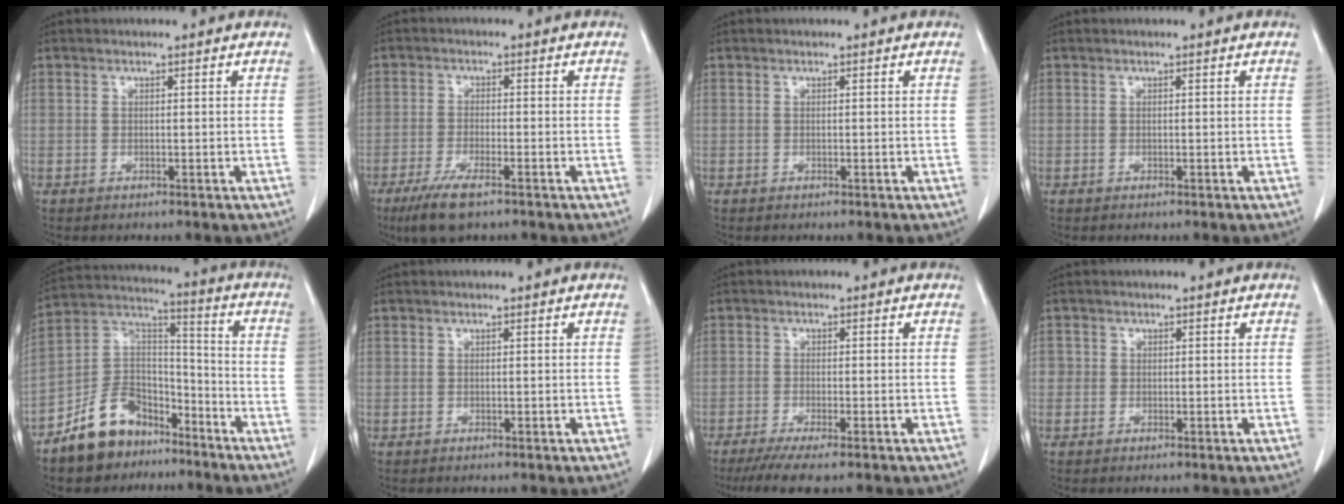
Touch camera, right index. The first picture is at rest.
{"total": 6.2, "force": [-4.1, 1.0, 4.5], "torque": [-0.093, -0.015, -0.070]}
{"total": 0.0}
{"total": 0.0}
{"total": 12.4, "force": [-8.5, 7.6, 4.7], "torque": [-0.098, 0.043, -0.155]}
{"total": 0.0}
{"total": 6.1, "force": [-4.6, 0.3, 4.0], "torque": [-0.062, -0.015, -0.074]}
{"total": 1.3, "force": [0.0, 1.3, 0.2], "torque": [0.009, 0.006, -0.001]}